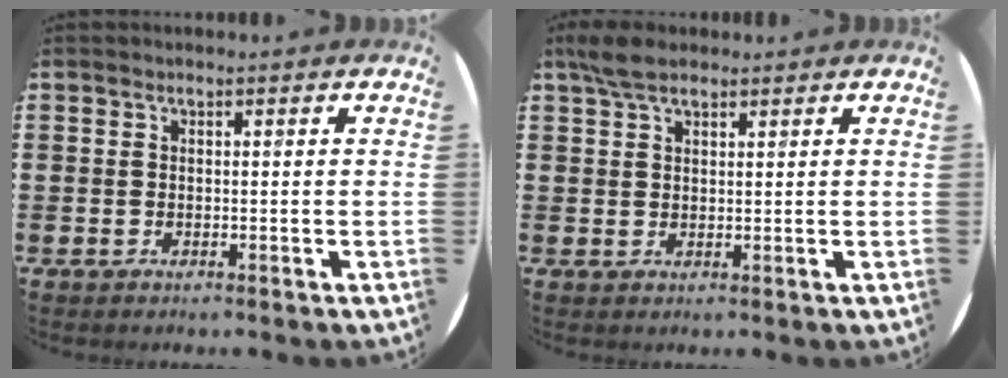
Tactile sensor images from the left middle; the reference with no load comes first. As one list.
[{"total": 3.8, "force": [2.8, 1.5, 2.1], "torque": [-0.046, 0.008, 0.053]}]